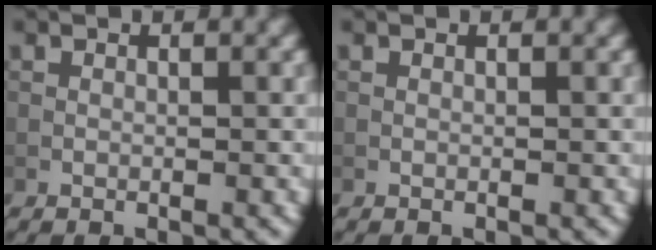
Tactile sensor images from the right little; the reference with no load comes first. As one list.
[{"total": 0.0}]